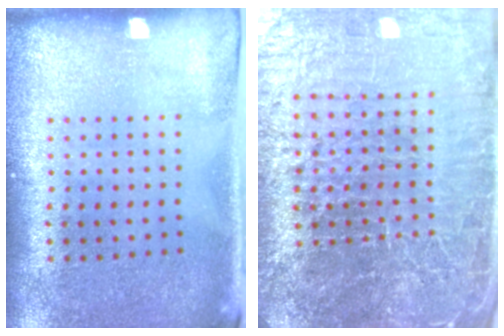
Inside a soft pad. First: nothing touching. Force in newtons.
{"total": 7.3, "press": 6.4, "slide": 3.6}